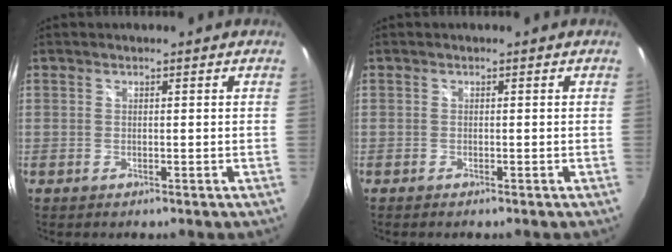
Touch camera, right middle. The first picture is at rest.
{"total": 0.6, "force": [-0.6, -0.1, 0.3], "torque": [-0.005, -0.003, -0.011]}